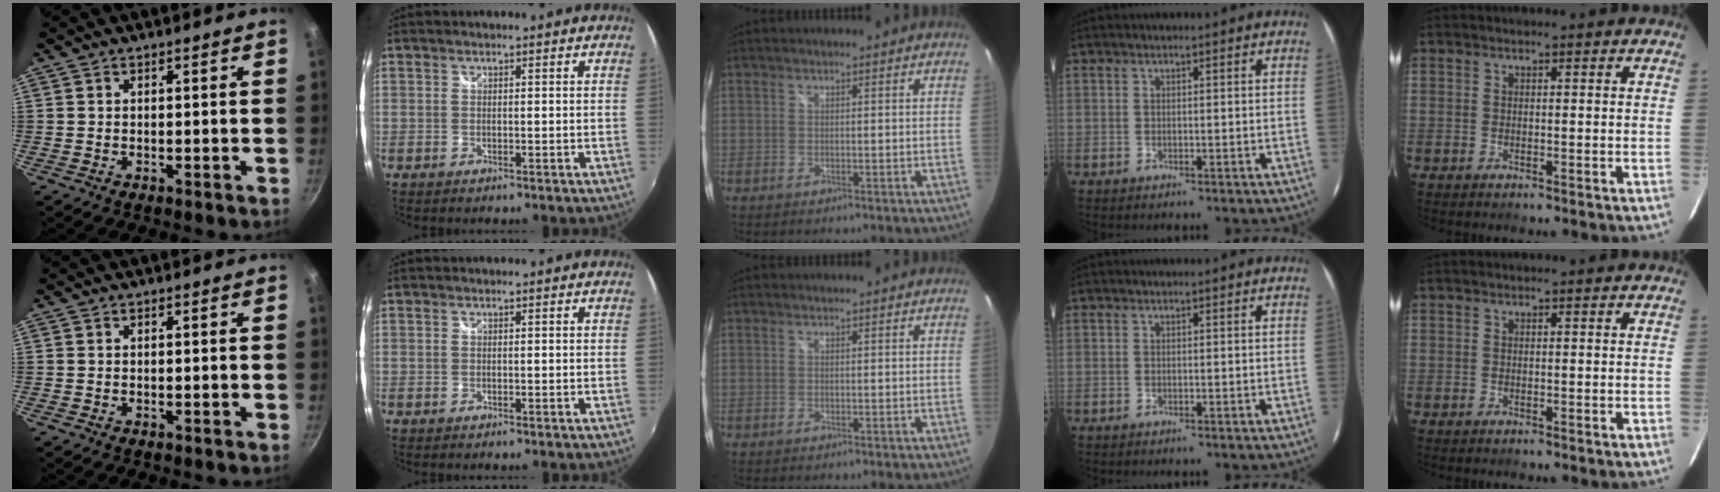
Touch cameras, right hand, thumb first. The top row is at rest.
{}